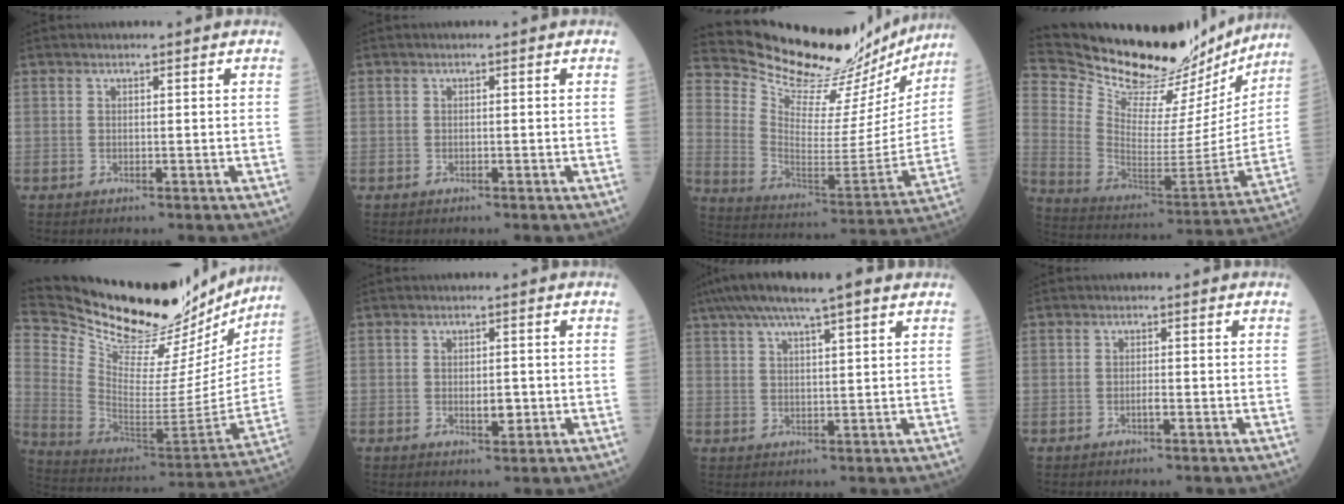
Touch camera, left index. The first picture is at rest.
{"total": 0.0}
{"total": 24.6, "force": [23.0, 5.7, 6.5], "torque": [-0.109, -0.071, 0.321]}
{"total": 27.6, "force": [24.7, 7.2, 10.1], "torque": [-0.175, -0.050, 0.358]}
{"total": 31.8, "force": [28.1, 7.2, 13.0], "torque": [-0.222, -0.065, 0.402]}
{"total": 2.1, "force": [-0.5, 1.0, 1.9], "torque": [-0.027, -0.006, -0.005]}
{"total": 11.8, "force": [8.6, 1.4, 8.0], "torque": [-0.135, 0.045, 0.135]}
{"total": 0.7, "force": [-0.5, 0.0, 0.5], "torque": [-0.010, -0.003, -0.010]}